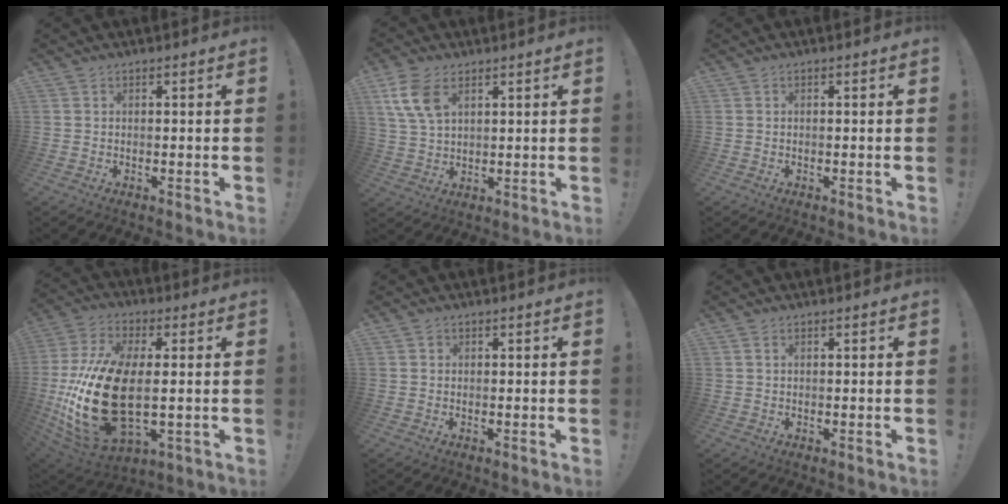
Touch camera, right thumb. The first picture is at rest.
{"total": 9.4, "force": [4.6, 5.6, 6.0], "torque": [-0.126, -0.010, 0.089]}
{"total": 0.0}
{"total": 26.3, "force": [-1.1, 14.4, 22.0], "torque": [-0.461, 0.002, -0.002]}
{"total": 0.6, "force": [0.2, 0.6, -0.1], "torque": [0.001, 0.002, 0.003]}
{"total": 0.7, "force": [0.4, 0.2, 0.6], "torque": [-0.020, 0.004, 0.008]}